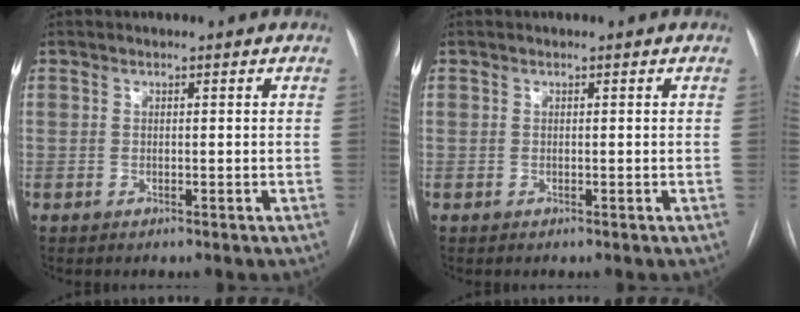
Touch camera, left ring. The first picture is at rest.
{"total": 0.0}